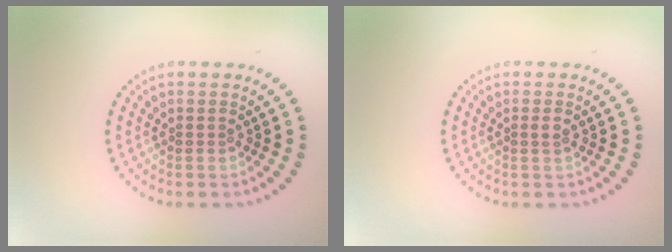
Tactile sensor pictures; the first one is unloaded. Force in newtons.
{"total": 0.7, "press": 0.6, "slide": 0.4}